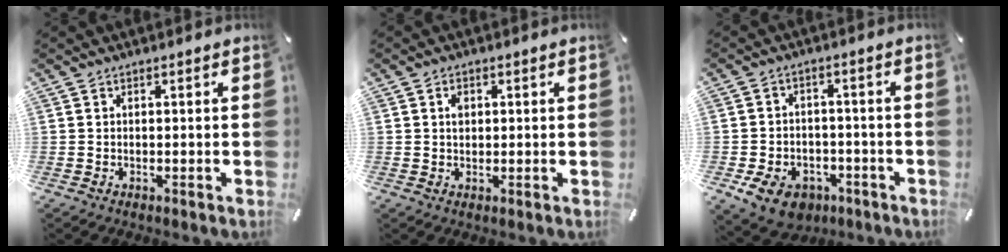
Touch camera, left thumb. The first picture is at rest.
{"total": 2.0, "force": [0.5, 1.6, 1.2], "torque": [-0.019, 0.003, 0.005]}
{"total": 8.9, "force": [-4.6, 6.5, 4.0], "torque": [-0.073, 0.033, -0.079]}